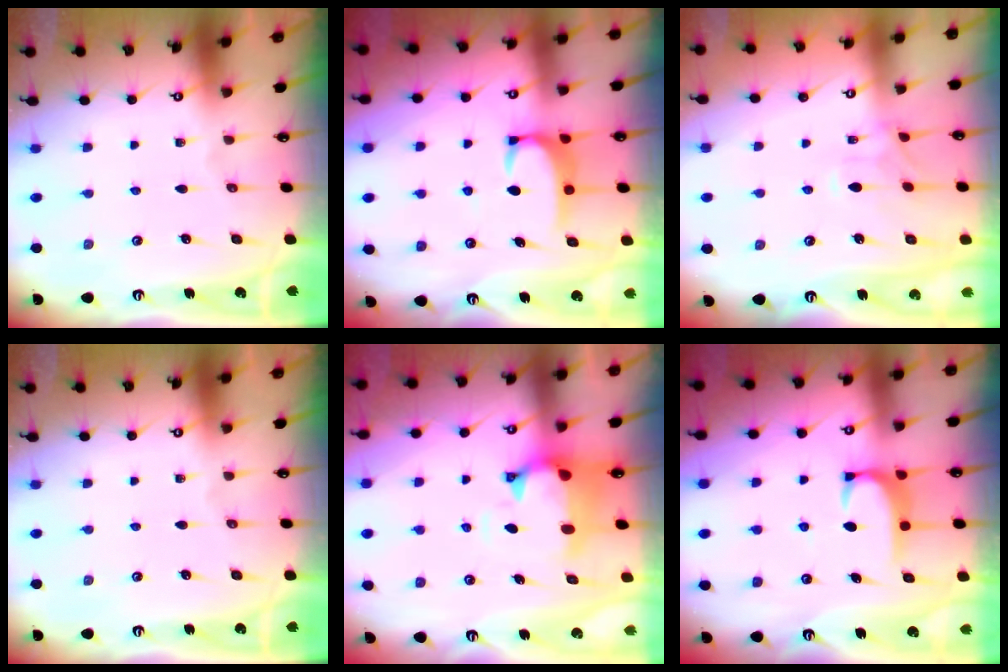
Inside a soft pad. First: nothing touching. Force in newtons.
{"total": 2.7, "press": 2.7, "slide": 0.3}
{"total": 1.0, "press": 0.5, "slide": 0.8}
{"total": 0.0}
{"total": 1.2, "press": 0.1, "slide": 1.2}
{"total": 2.0, "press": 1.9, "slide": 0.5}